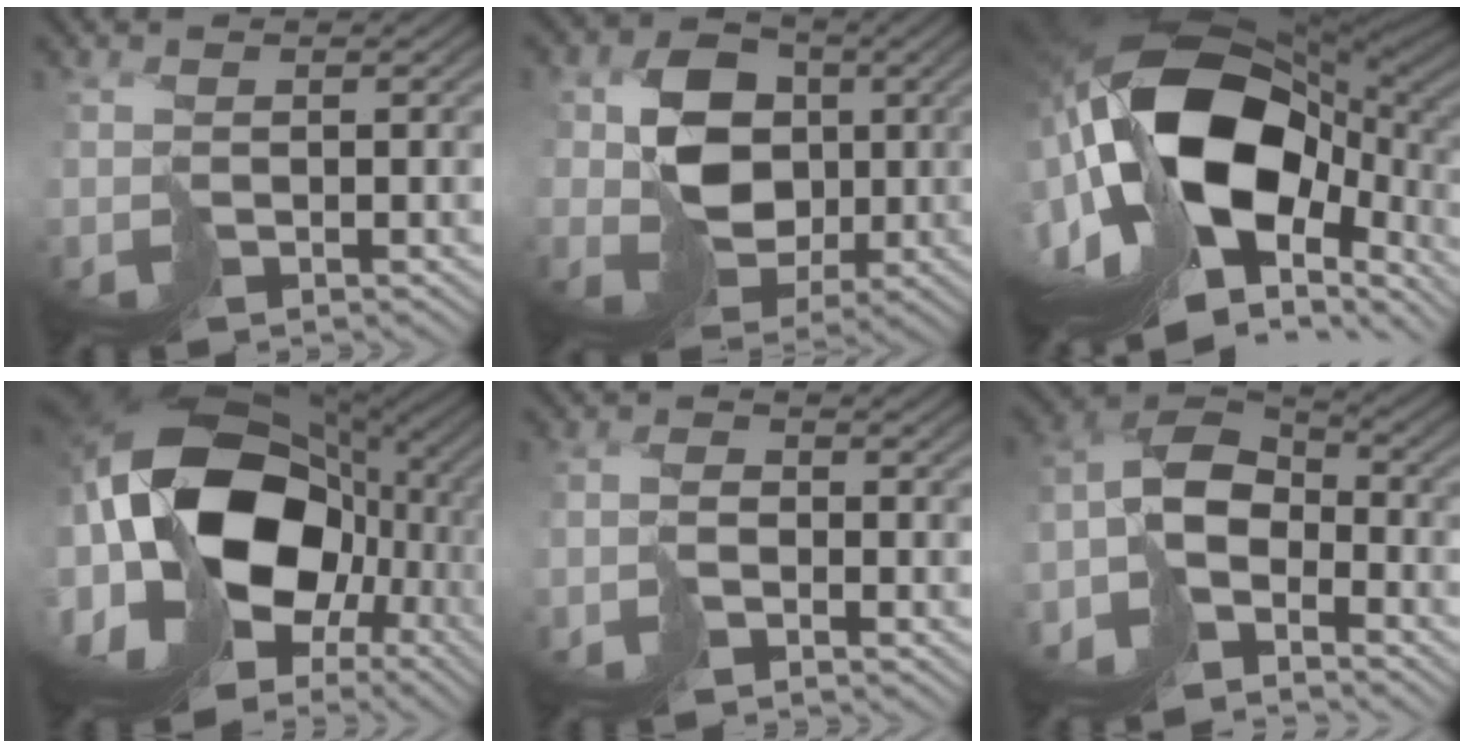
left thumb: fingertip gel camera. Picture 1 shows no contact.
{"total": 9.1, "force": [0.7, 7.6, 5.0], "torque": [-0.097, -0.003, 0.008]}
{"total": 18.8, "force": [-2.6, 10.4, 15.4], "torque": [-0.324, -0.028, -0.037]}
{"total": 21.0, "force": [0.5, 13.8, 15.8], "torque": [-0.342, 0.005, 0.015]}
{"total": 2.0, "force": [-1.9, 0.3, -0.1], "torque": [0.011, 0.007, -0.043]}
{"total": 8.9, "force": [-6.1, 4.7, 4.5], "torque": [-0.078, -0.006, -0.127]}